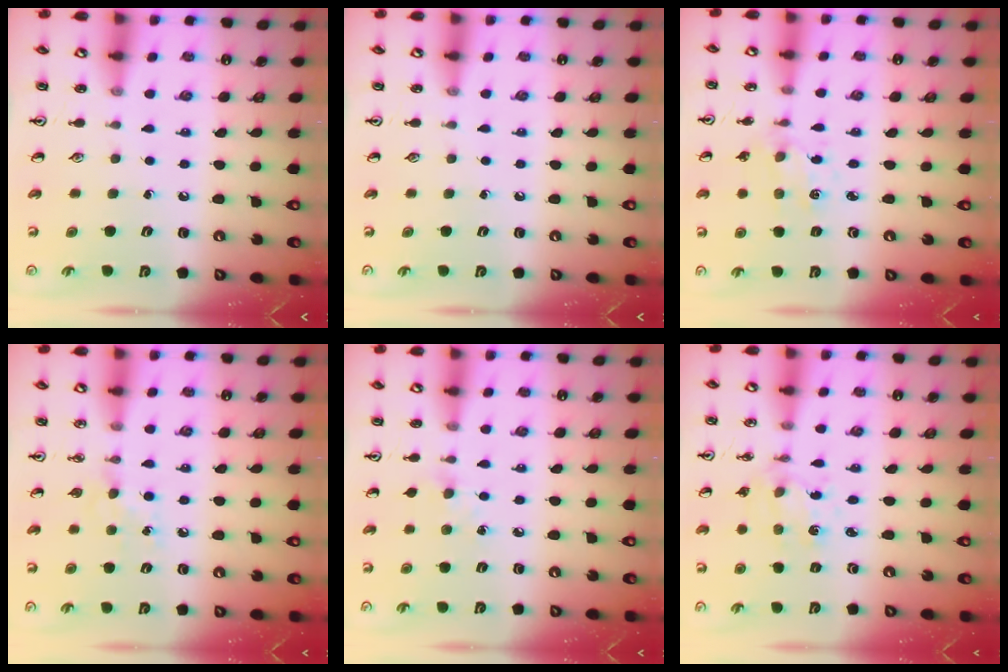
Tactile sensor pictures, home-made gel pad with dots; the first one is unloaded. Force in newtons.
{"total": 0.0}
{"total": 1.6, "press": 1.6, "slide": 0.3}
{"total": 5.4, "press": 5.3, "slide": 0.8}
{"total": 4.8, "press": 4.7, "slide": 0.7}
{"total": 2.7, "press": 2.7, "slide": 0.3}